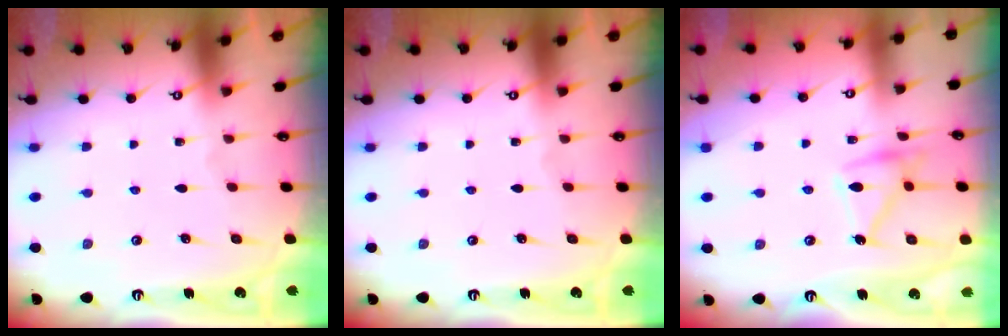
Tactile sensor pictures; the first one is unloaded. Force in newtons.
{"total": 0.0}
{"total": 13.7, "press": 13.7, "slide": 0.1}